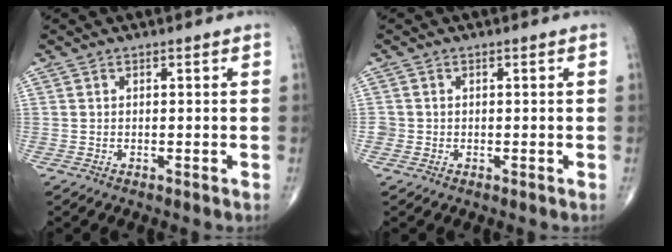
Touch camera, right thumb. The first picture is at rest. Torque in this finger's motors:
{"motor_torque": [0.18, -0.04, 0.40, -0.04, 0.01]}